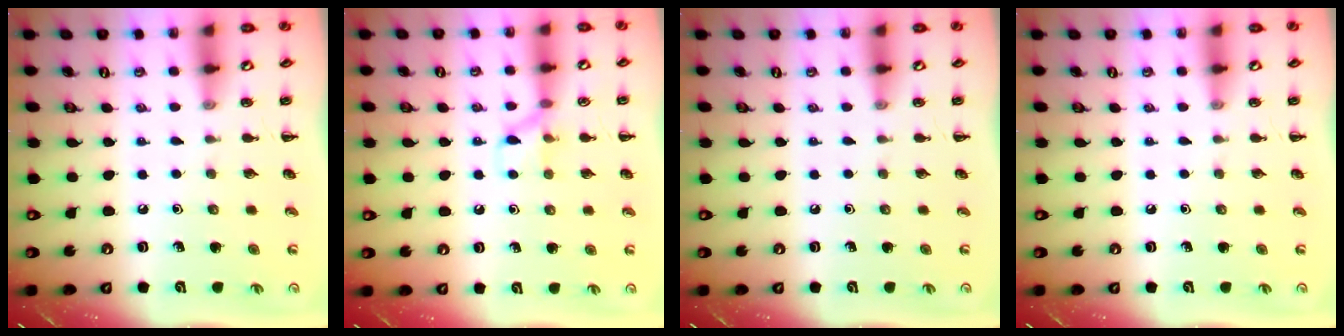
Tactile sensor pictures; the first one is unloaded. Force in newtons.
{"total": 6.7, "press": 6.7, "slide": 0.5}
{"total": 0.0}
{"total": 0.0}